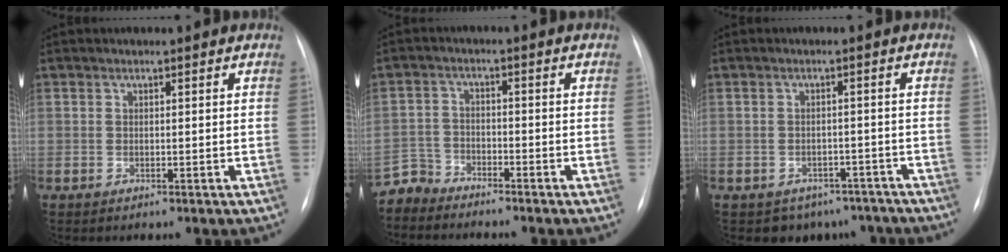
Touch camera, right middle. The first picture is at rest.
{"total": 3.9, "force": [-3.7, 0.5, -1.1], "torque": [0.020, -0.009, -0.073]}
{"total": 7.2, "force": [-5.6, 4.5, 0.4], "torque": [0.004, 0.016, -0.058]}